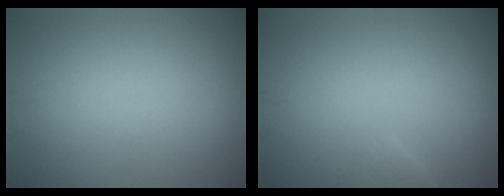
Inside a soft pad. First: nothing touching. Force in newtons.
{"total": 1.0, "press": 1.0, "slide": 0.1}